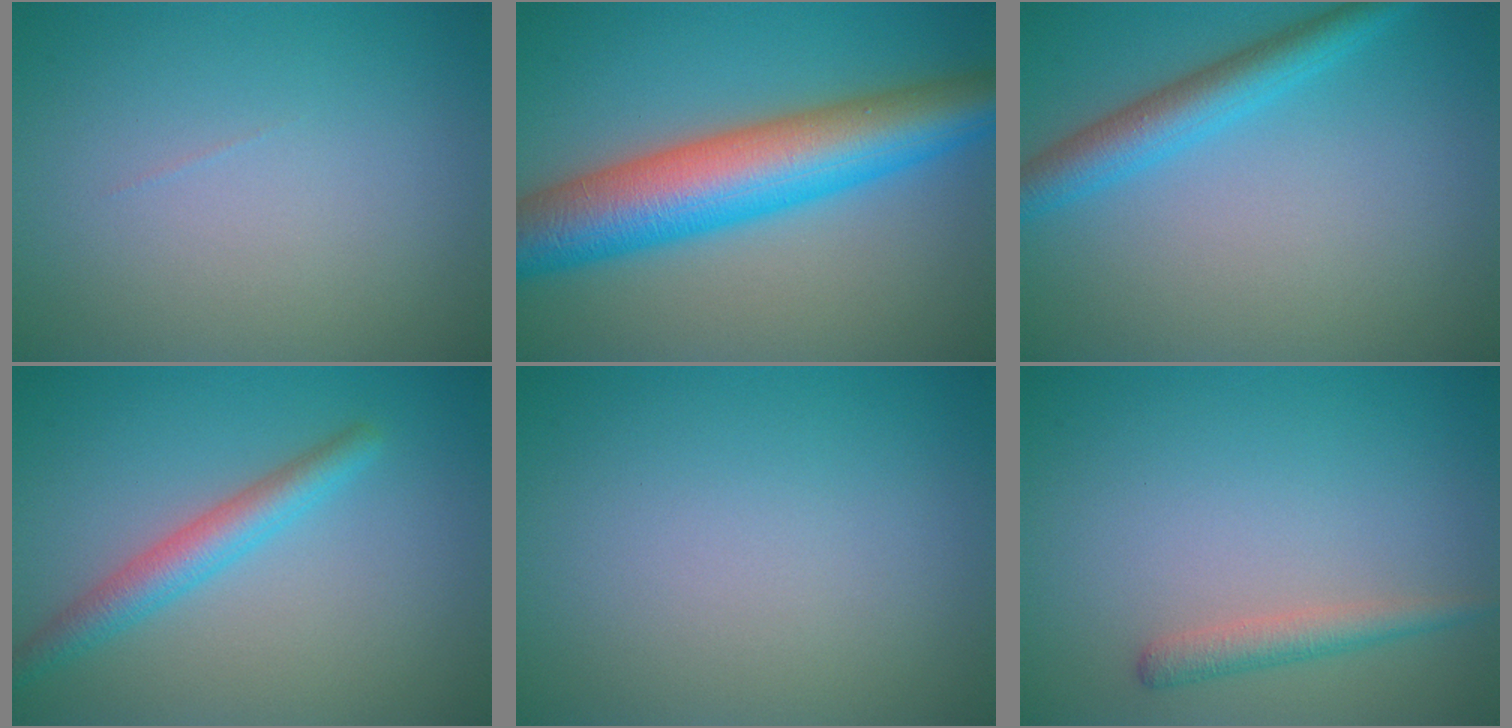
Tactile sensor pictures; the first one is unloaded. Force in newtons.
{"total": 10.7, "press": 10.7, "slide": 0.1}
{"total": 3.9, "press": 3.9, "slide": 0.1}
{"total": 3.1, "press": 3.1, "slide": 0.1}
{"total": 0.0}
{"total": 1.9, "press": 1.9, "slide": 0.1}